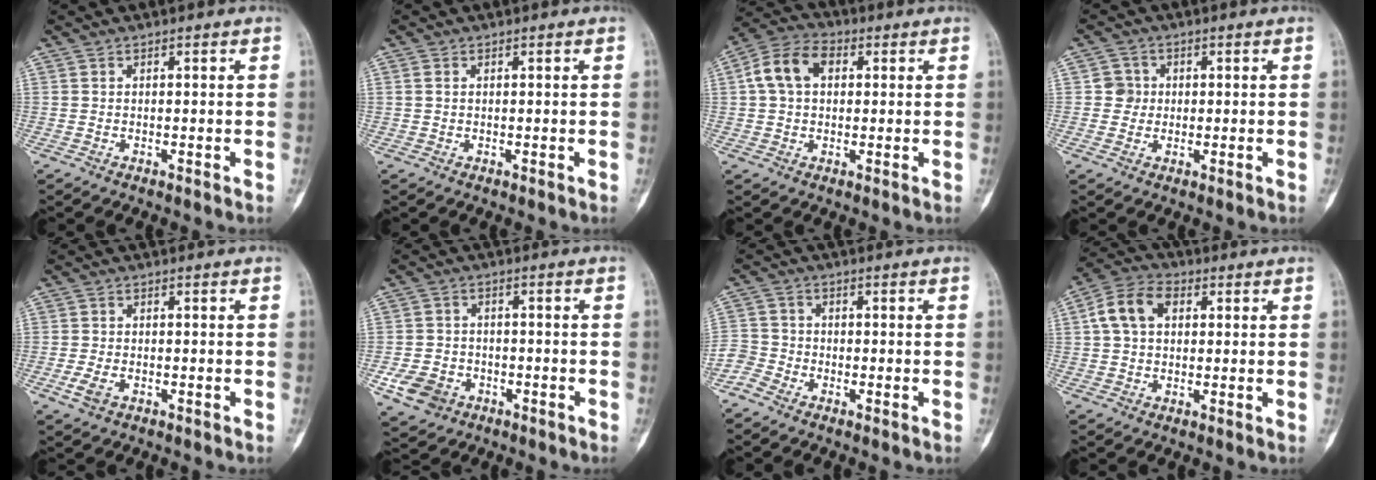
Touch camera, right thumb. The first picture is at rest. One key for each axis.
{"total": 0.8, "fx": 0.2, "fy": 0.6, "fz": 0.5, "tx": -0.009, "ty": 0.002, "tz": 0.006}
{"total": 9.1, "fx": 1.9, "fy": 6.3, "fz": 6.2, "tx": -0.116, "ty": 0.025, "tz": 0.029}
{"total": 3.1, "fx": 0.2, "fy": 3.1, "fz": 0.5, "tx": 0.017, "ty": 0.008, "tz": -0.002}
{"total": 3.1, "fx": -1.2, "fy": 1.8, "fz": 2.1, "tx": -0.048, "ty": 0.003, "tz": -0.022}
{"total": 6.9, "fx": -3.0, "fy": 5.5, "fz": 2.9, "tx": -0.043, "ty": 0.020, "tz": -0.045}
{"total": 3.5, "fx": -2.8, "fy": 2.1, "fz": 0.3, "tx": 0.003, "ty": 0.007, "tz": -0.068}
{"total": 8.5, "fx": 1.9, "fy": 5.9, "fz": 5.8, "tx": -0.109, "ty": 0.023, "tz": 0.028}